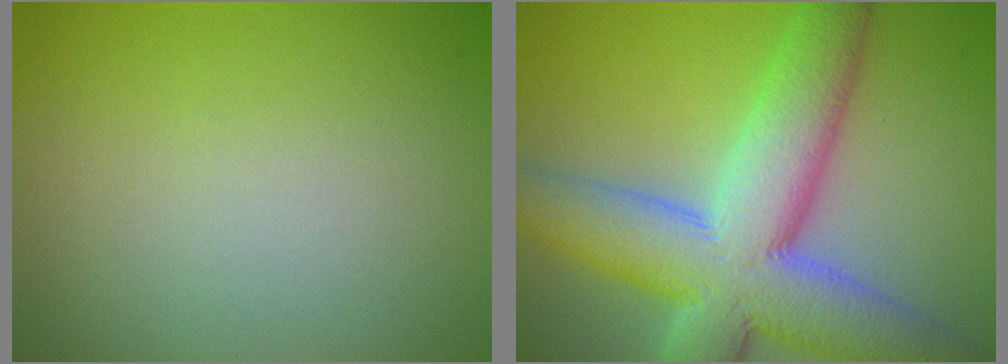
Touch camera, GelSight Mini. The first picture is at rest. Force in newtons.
{"total": 11.9, "press": 11.9, "slide": 0.8}